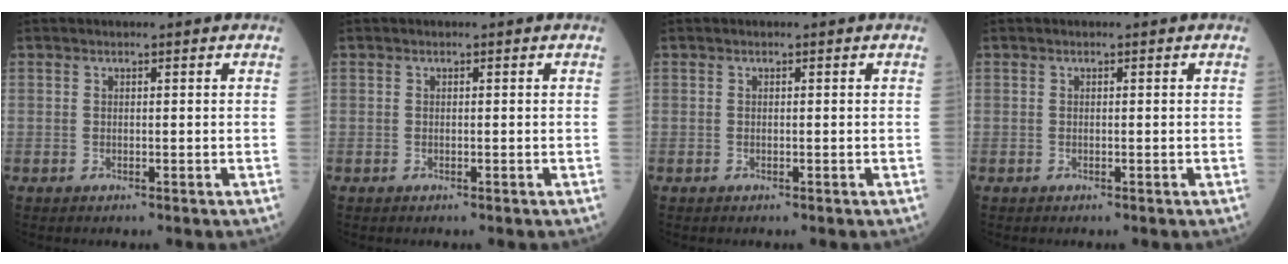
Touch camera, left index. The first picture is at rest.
{"total": 0.0}
{"total": 0.0}
{"total": 0.0}